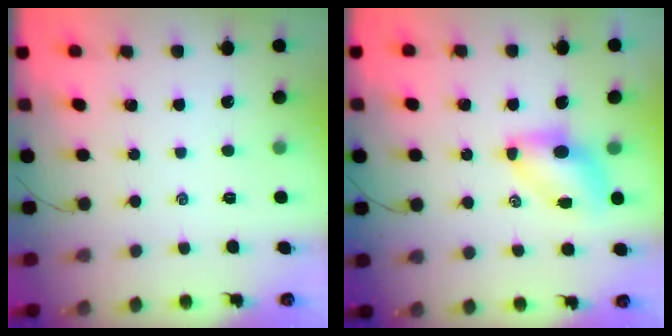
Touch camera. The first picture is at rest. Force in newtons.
{"total": 7.1, "press": 7.0, "slide": 0.9}